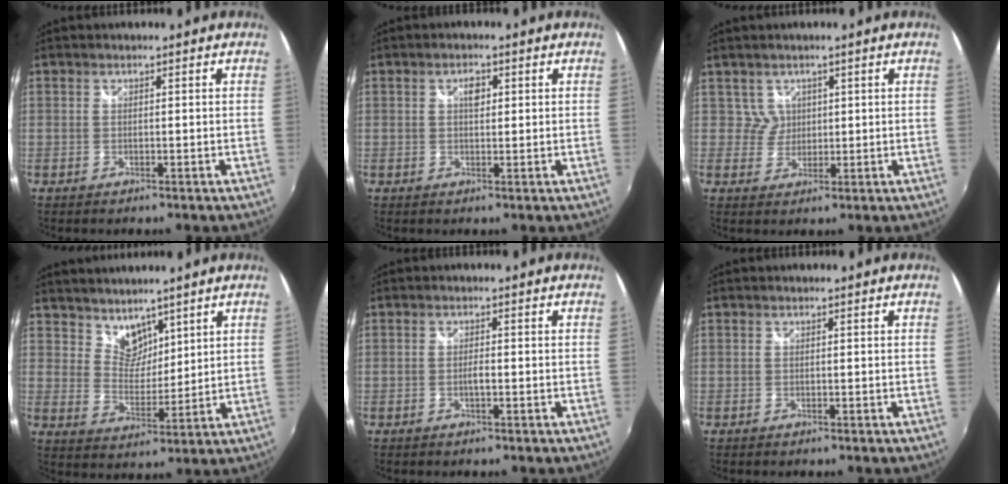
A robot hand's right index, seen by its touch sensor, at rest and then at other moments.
{"total": 2.2, "force": [0.7, 1.2, 1.7], "torque": [-0.027, 0.006, 0.010]}
{"total": 2.6, "force": [1.2, 2.2, -0.3], "torque": [0.014, 0.006, 0.020]}
{"total": 6.4, "force": [5.1, 3.5, 1.5], "torque": [-0.011, 0.001, 0.097]}
{"total": 1.4, "force": [-0.5, 0.3, 1.3], "torque": [-0.025, 0.001, -0.010]}
{"total": 0.0}